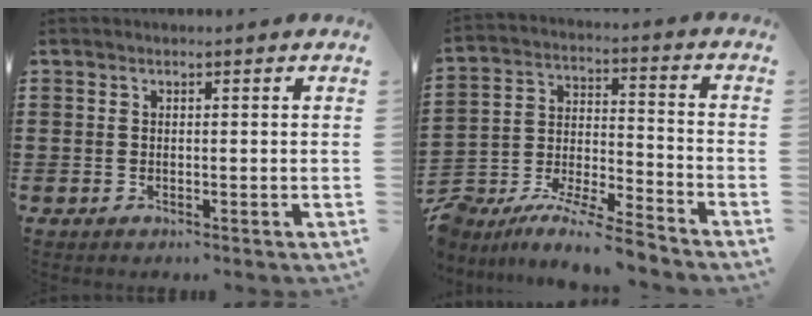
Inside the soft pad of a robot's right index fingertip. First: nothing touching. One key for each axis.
{"total": 7.5, "fx": -7.3, "fy": -0.3, "fz": 1.6, "tx": -0.034, "ty": -0.006, "tz": -0.149}